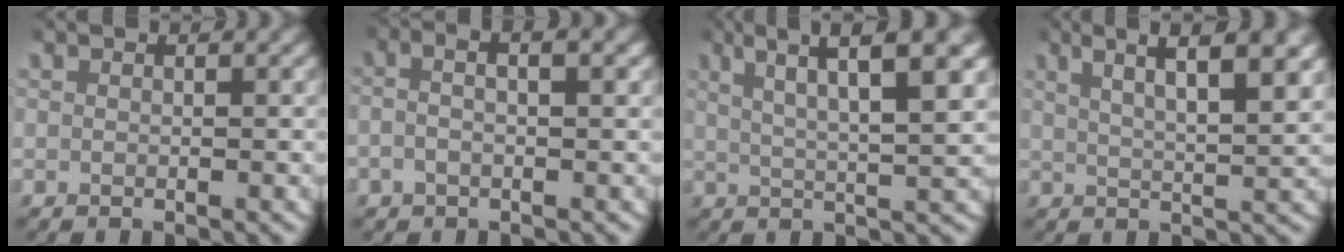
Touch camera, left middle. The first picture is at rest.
{"total": 2.6, "force": [0.0, 1.0, 2.4], "torque": [-0.046, 0.009, -0.002]}
{"total": 7.2, "force": [4.0, 1.0, 5.9], "torque": [-0.088, 0.015, 0.058]}
{"total": 6.6, "force": [4.0, 1.5, 5.1], "torque": [-0.065, 0.019, 0.059]}